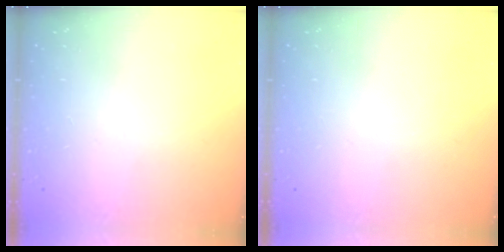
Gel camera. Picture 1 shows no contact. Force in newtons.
{"total": 0.0}